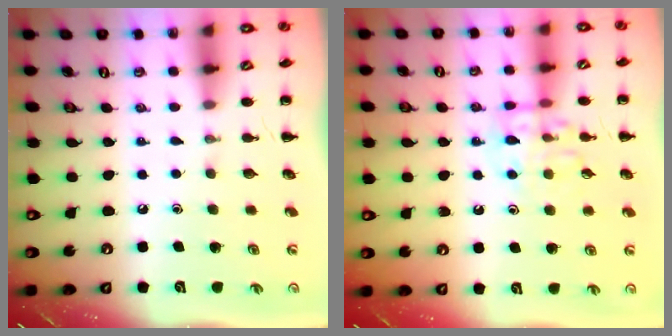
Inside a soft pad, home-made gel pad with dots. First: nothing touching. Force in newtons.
{"total": 11.6, "press": 11.5, "slide": 1.0}